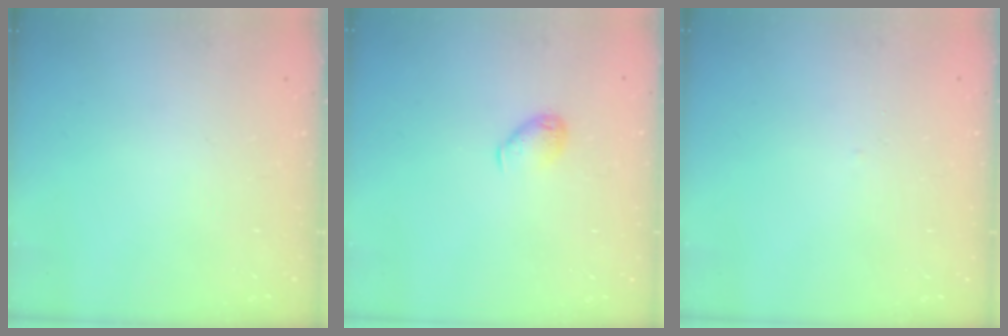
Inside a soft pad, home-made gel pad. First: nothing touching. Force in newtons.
{"total": 5.8, "press": 5.7, "slide": 0.6}
{"total": 1.6, "press": 1.6, "slide": 0.3}